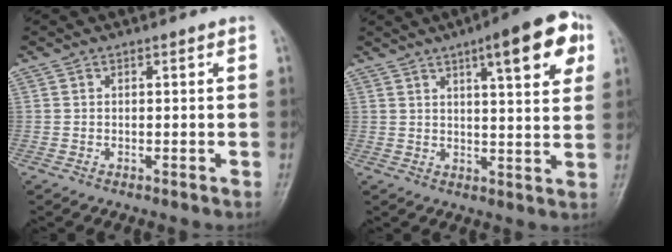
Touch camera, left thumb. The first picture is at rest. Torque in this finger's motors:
{"motor_torque": [1.81, 1.72, 1.20, -1.27, 0.19]}